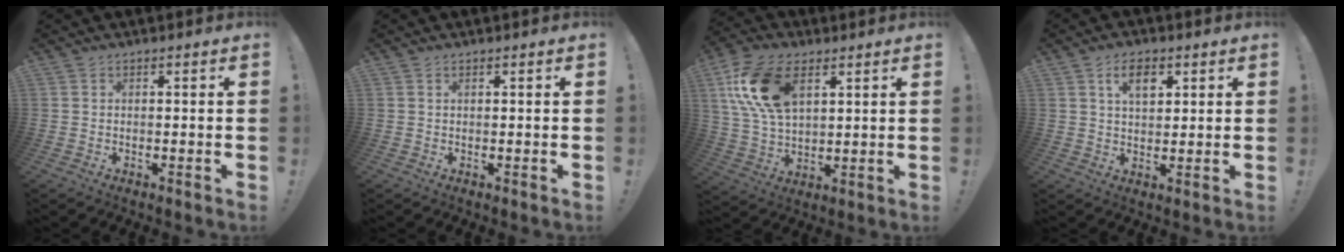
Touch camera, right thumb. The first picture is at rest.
{"total": 0.0}
{"total": 17.6, "force": [7.1, 10.2, 12.4], "torque": [-0.255, -0.007, 0.131]}
{"total": 6.5, "force": [2.9, 3.7, 4.5], "torque": [-0.071, -0.002, 0.050]}